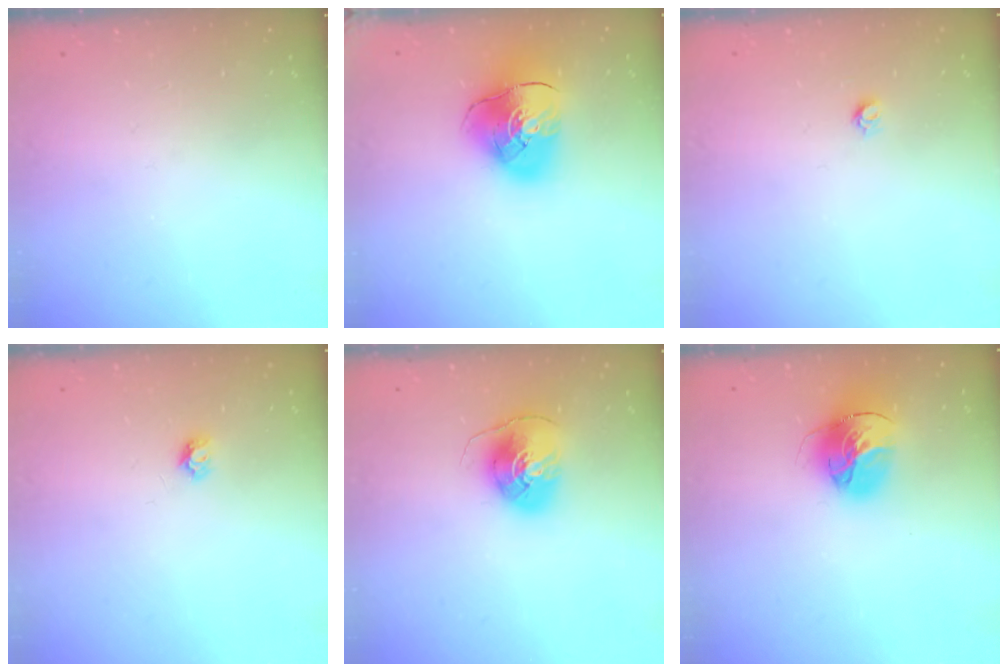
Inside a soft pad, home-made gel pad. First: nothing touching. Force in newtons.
{"total": 15.0, "press": 14.8, "slide": 2.2}
{"total": 3.5, "press": 3.4, "slide": 0.4}
{"total": 4.2, "press": 4.2, "slide": 0.4}
{"total": 8.5, "press": 8.4, "slide": 0.7}
{"total": 16.4, "press": 16.4, "slide": 1.6}